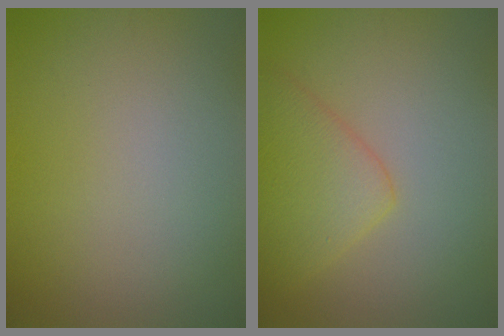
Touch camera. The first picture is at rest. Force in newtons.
{"total": 4.5, "press": 4.5, "slide": 0.1}